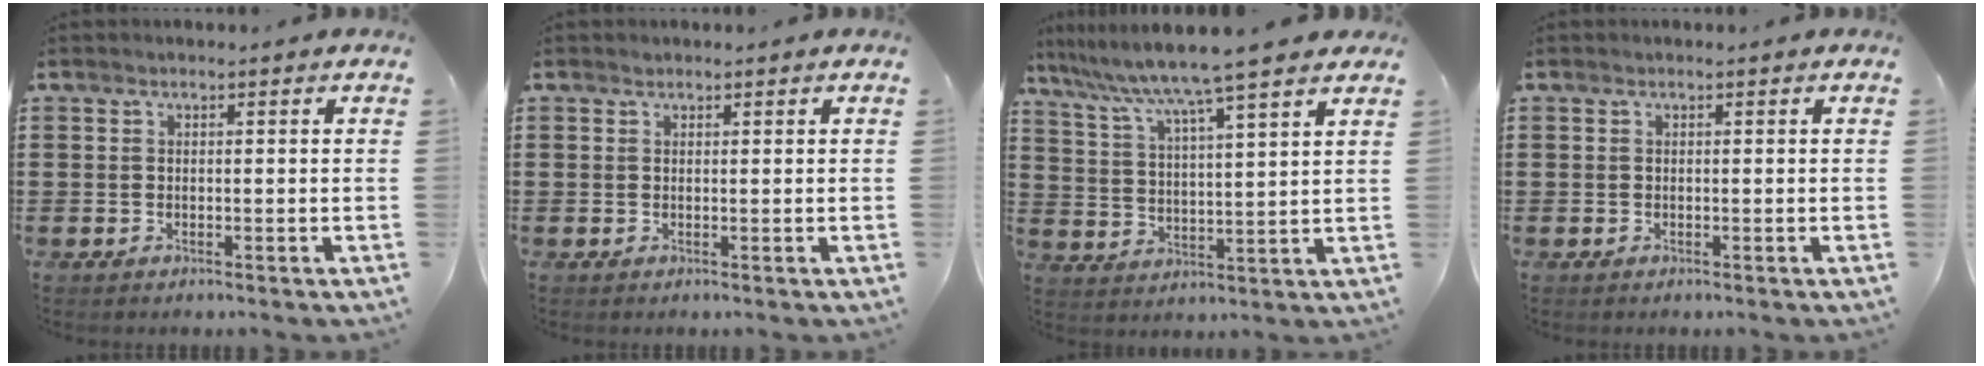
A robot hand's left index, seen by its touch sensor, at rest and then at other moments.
{"total": 0.5, "force": [0.4, 0.3, 0.1], "torque": [-0.003, 0.000, 0.009]}
{"total": 7.5, "force": [6.5, -1.1, 3.6], "torque": [-0.096, -0.041, 0.105]}
{"total": 0.0}